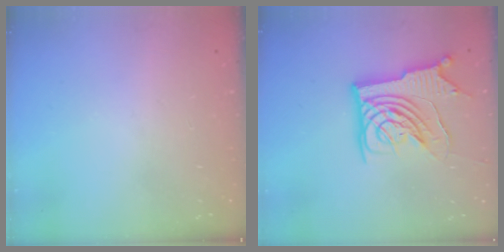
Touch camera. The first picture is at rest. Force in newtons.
{"total": 13.3, "press": 13.1, "slide": 1.9}